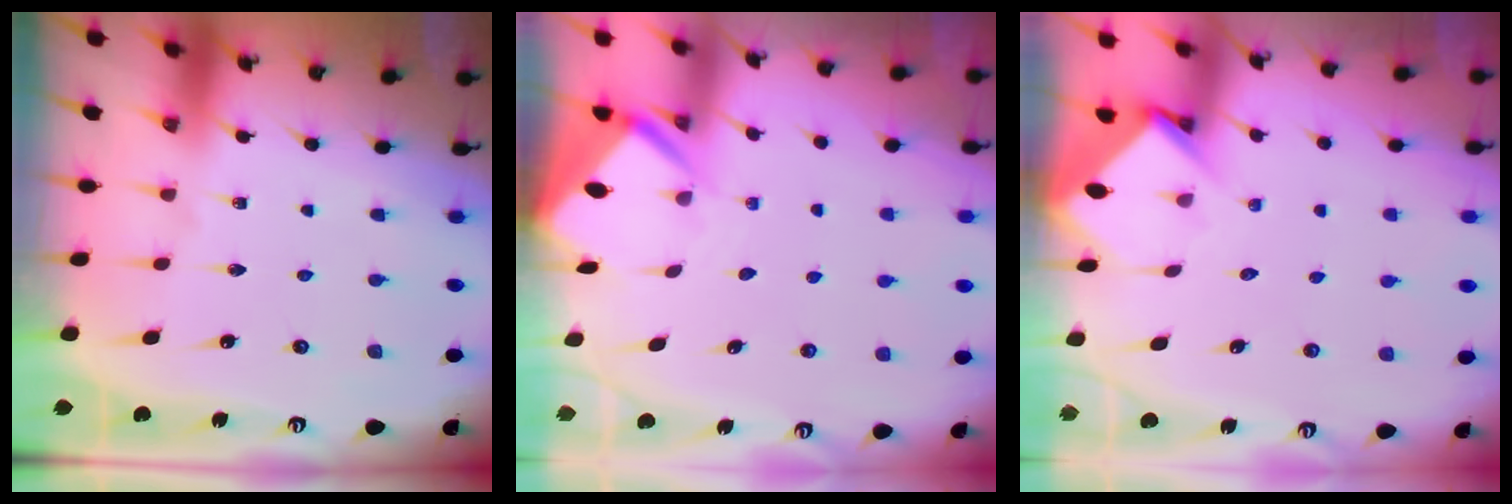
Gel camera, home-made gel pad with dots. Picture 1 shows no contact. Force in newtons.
{"total": 3.3, "press": 3.3, "slide": 0.3}
{"total": 3.7, "press": 3.7, "slide": 0.3}